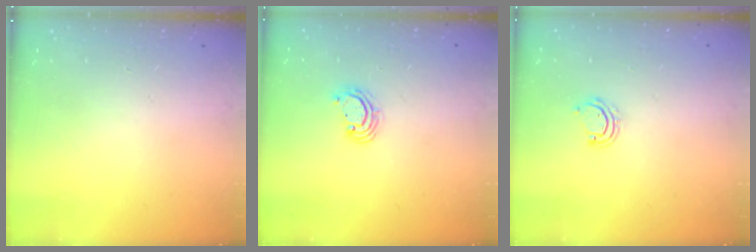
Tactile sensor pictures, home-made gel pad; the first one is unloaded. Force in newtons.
{"total": 3.5, "press": 3.5, "slide": 0.3}
{"total": 2.7, "press": 2.7, "slide": 0.2}